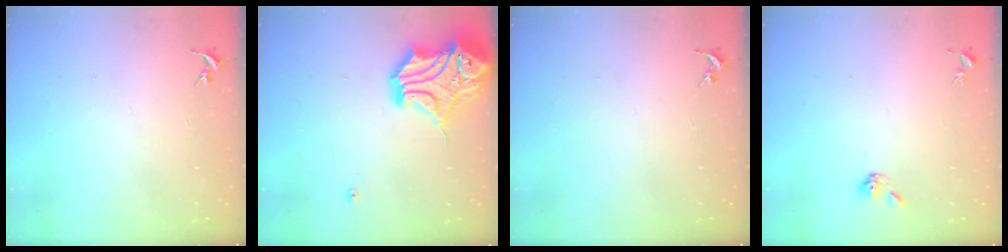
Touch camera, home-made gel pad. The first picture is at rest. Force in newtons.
{"total": 19.9, "press": 19.7, "slide": 3.3}
{"total": 0.0}
{"total": 4.7, "press": 4.5, "slide": 1.3}